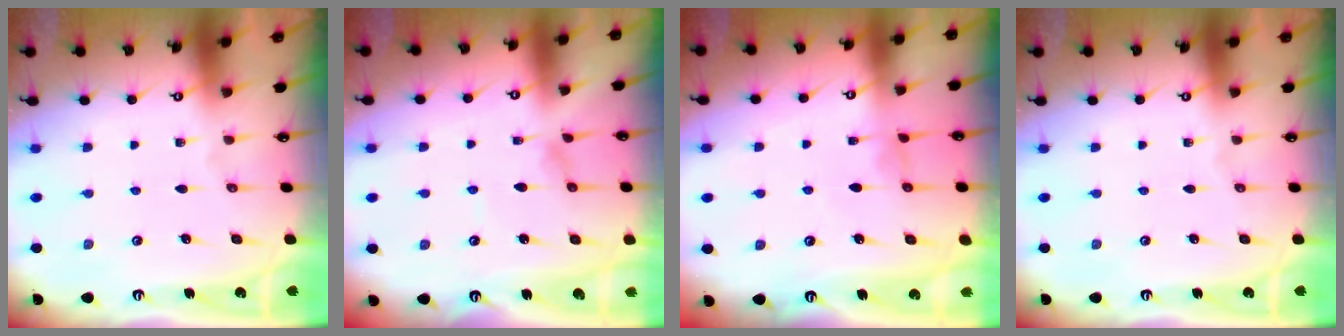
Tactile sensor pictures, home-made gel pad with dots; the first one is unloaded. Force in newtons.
{"total": 1.4, "press": 1.4, "slide": 0.2}
{"total": 0.8, "press": 0.8, "slide": 0.3}
{"total": 0.0}